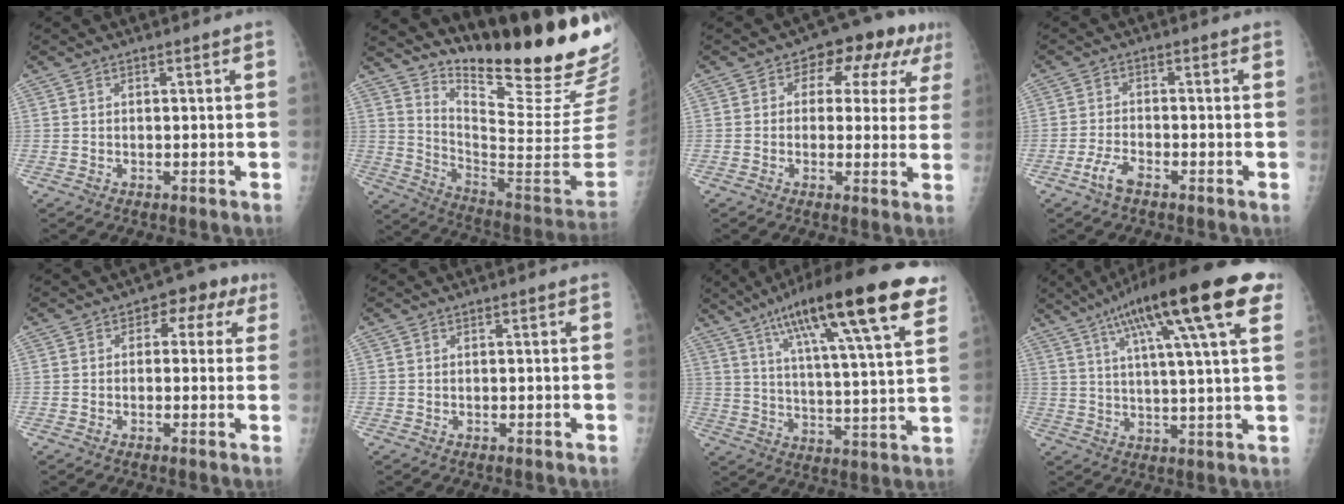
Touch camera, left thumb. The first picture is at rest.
{"total": 27.8, "force": [22.2, 3.5, 16.4], "torque": [-0.221, -0.181, 0.322]}
{"total": 10.4, "force": [3.8, 6.5, 7.2], "torque": [-0.035, 0.016, 0.041]}
{"total": 3.6, "force": [-2.3, 1.3, 2.4], "torque": [-0.054, 0.012, -0.046]}
{"total": 6.0, "force": [1.9, 4.2, 3.8], "torque": [0.002, 0.013, 0.008]}
{"total": 0.0}
{"total": 24.8, "force": [14.0, 4.4, 20.0], "torque": [-0.305, -0.021, 0.215]}
{"total": 21.7, "force": [10.7, 3.8, 18.5], "torque": [-0.286, 0.005, 0.159]}